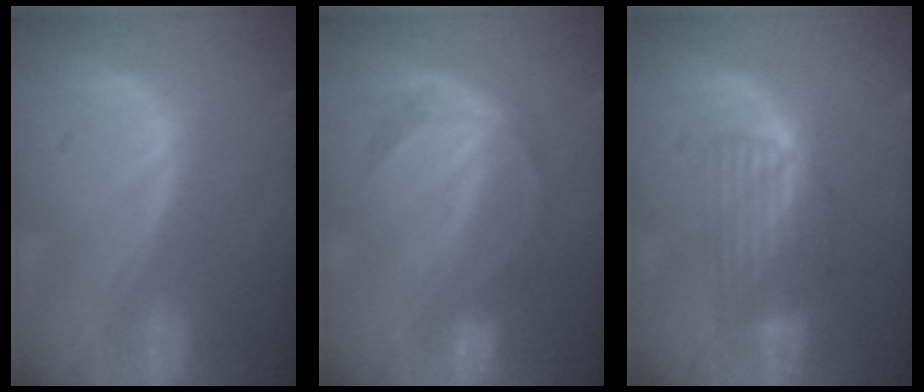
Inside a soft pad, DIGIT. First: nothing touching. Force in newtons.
{"total": 4.8, "press": 4.7, "slide": 1.0}
{"total": 6.7, "press": 5.9, "slide": 3.1}